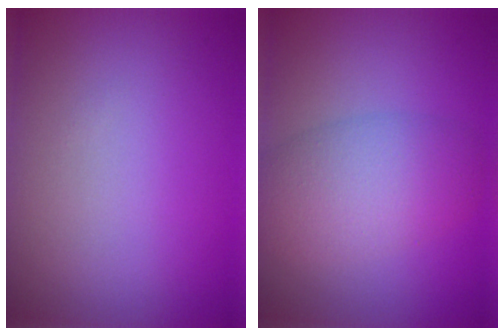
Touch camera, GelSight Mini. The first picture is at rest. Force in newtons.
{"total": 5.2, "press": 5.2, "slide": 0.1}